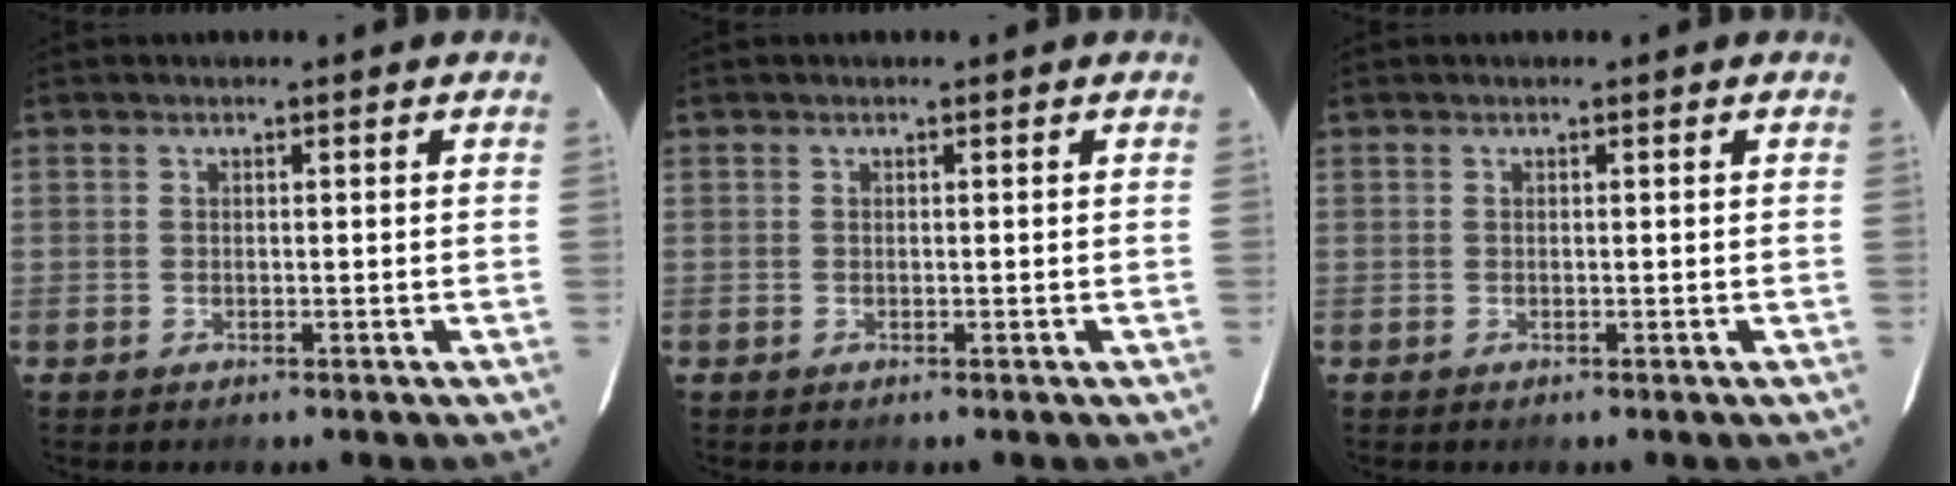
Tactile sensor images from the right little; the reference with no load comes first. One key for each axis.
{"total": 0.0}
{"total": 0.0}